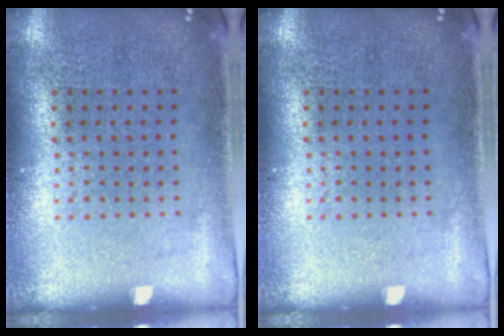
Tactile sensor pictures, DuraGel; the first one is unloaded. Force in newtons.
{"total": 0.0}